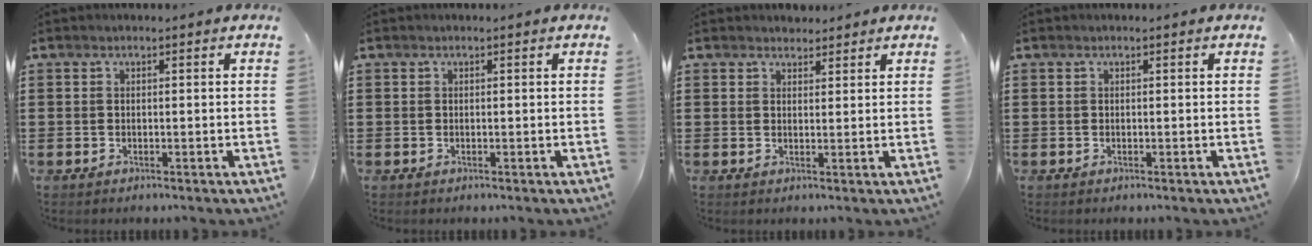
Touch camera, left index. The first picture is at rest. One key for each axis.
{"total": 0.0}
{"total": 2.1, "fx": 1.9, "fy": 0.7, "fz": 0.0, "tx": 0.004, "ty": -0.001, "tz": 0.036}
{"total": 0.0}